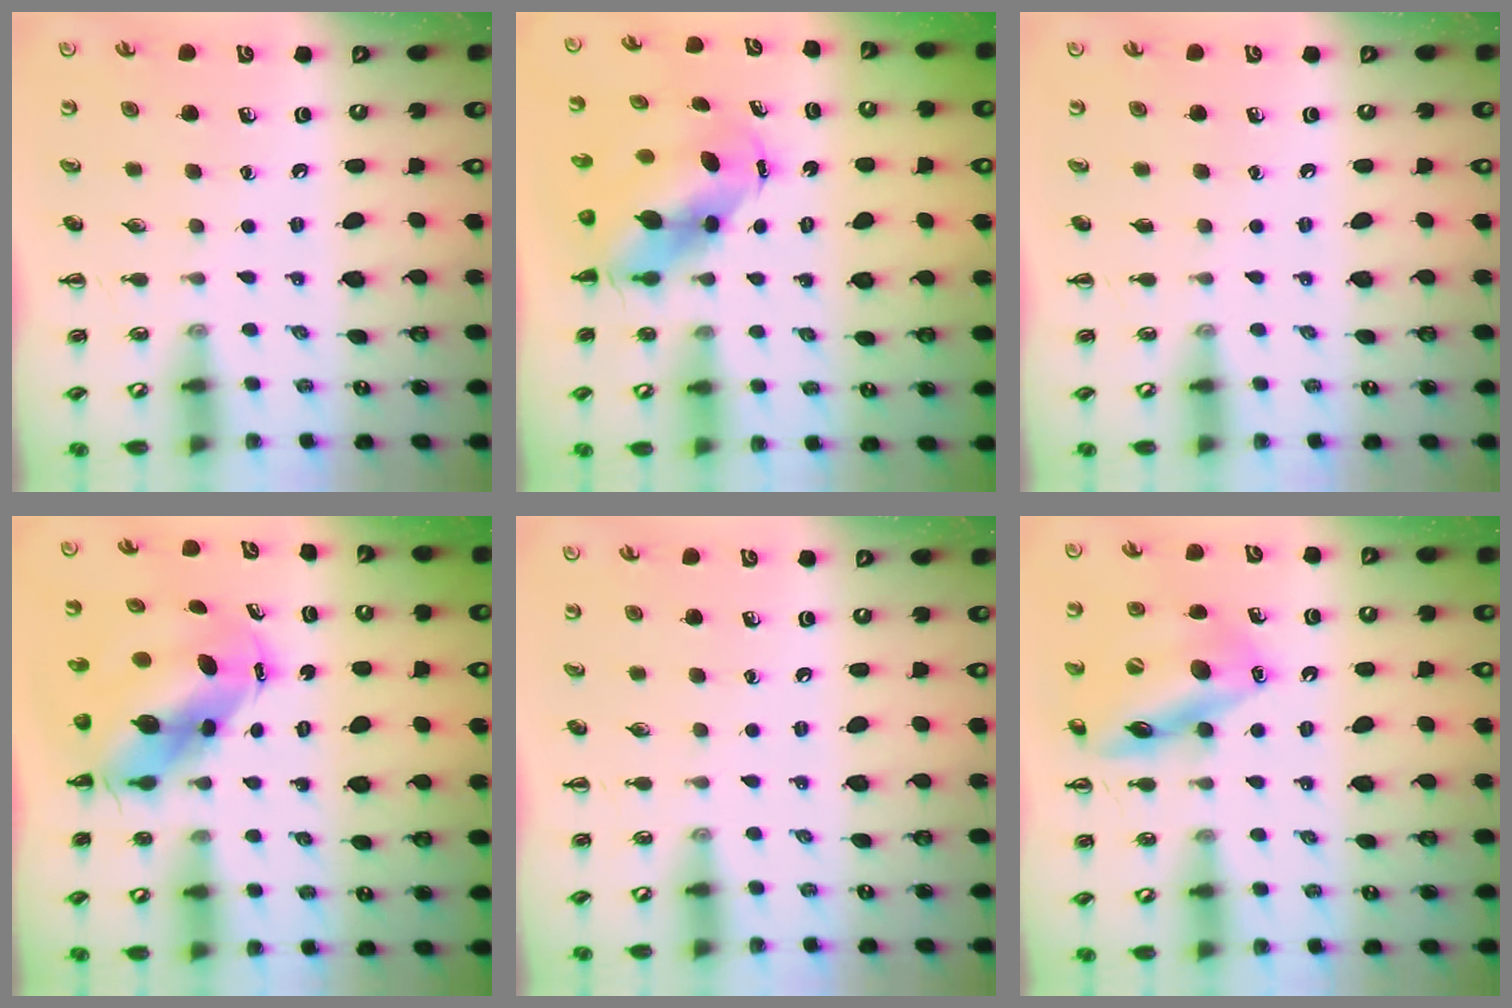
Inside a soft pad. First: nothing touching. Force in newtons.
{"total": 7.2, "press": 6.9, "slide": 2.0}
{"total": 0.0}
{"total": 9.2, "press": 8.9, "slide": 2.3}
{"total": 0.0}
{"total": 16.3, "press": 16.1, "slide": 2.2}